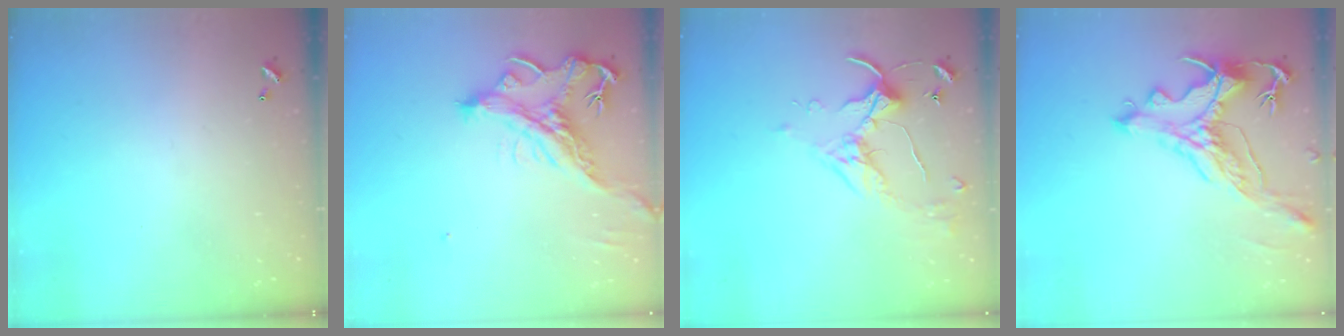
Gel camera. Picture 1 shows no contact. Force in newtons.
{"total": 2.1, "press": 1.8, "slide": 1.2}
{"total": 3.8, "press": 3.8, "slide": 0.5}
{"total": 2.5, "press": 2.2, "slide": 1.2}